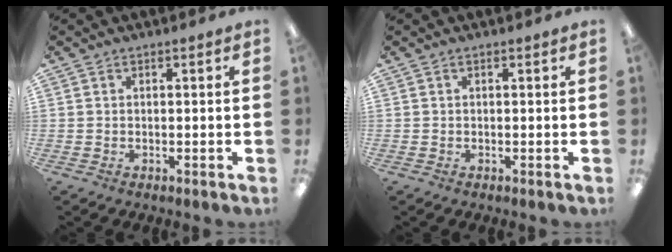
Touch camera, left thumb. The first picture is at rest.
{"total": 0.0}